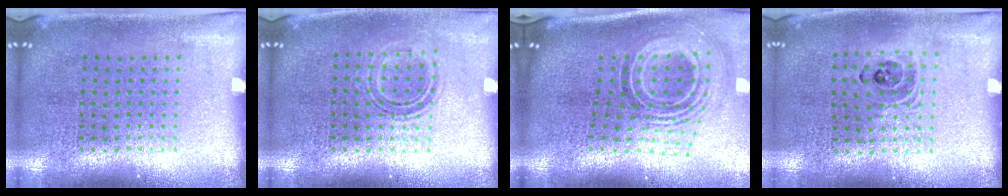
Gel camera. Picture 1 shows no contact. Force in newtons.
{"total": 1.1, "press": 1.0, "slide": 0.5}
{"total": 2.3, "press": 1.5, "slide": 1.7}
{"total": 1.1, "press": 1.0, "slide": 0.4}